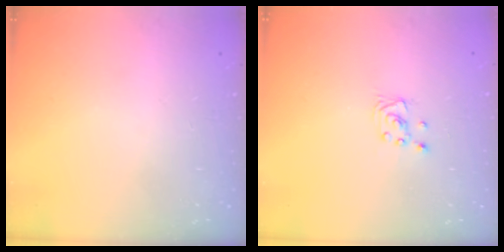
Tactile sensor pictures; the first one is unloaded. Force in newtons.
{"total": 2.3, "press": 2.3, "slide": 0.2}